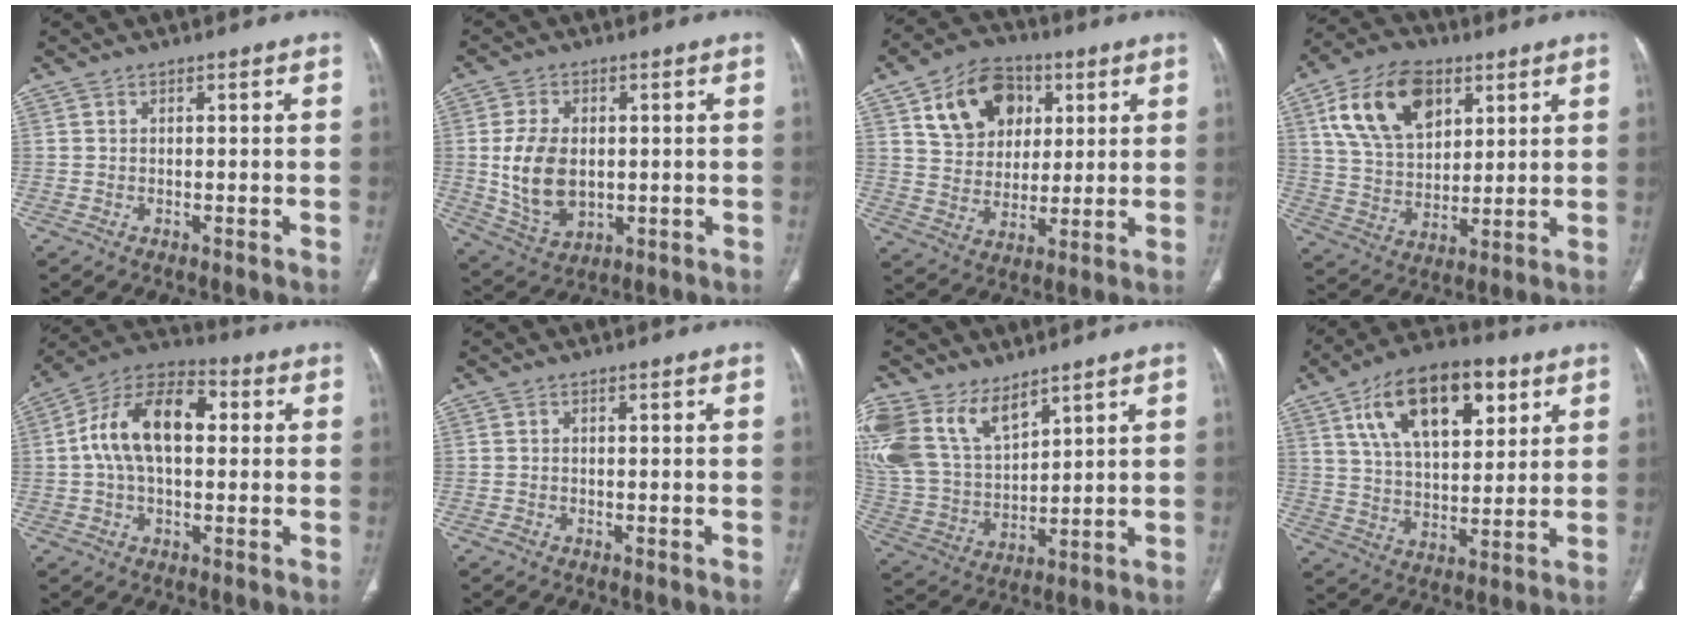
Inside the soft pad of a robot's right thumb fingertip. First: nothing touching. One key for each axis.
{"total": 11.2, "fx": 0.2, "fy": 7.4, "fz": 8.5, "tx": -0.151, "ty": -0.007, "tz": 0.019}
{"total": 15.0, "fx": 5.9, "fy": 11.1, "fz": 8.1, "tx": -0.099, "ty": -0.007, "tz": 0.103}
{"total": 17.0, "fx": 7.4, "fy": 10.5, "fz": 11.1, "tx": -0.171, "ty": -0.016, "tz": 0.139}
{"total": 15.2, "fx": 1.8, "fy": 8.8, "fz": 12.3, "tx": -0.213, "ty": 0.035, "tz": 0.025}
{"total": 0.8, "fx": -0.5, "fy": 0.6, "fz": 0.2, "tx": -0.003, "ty": 0.002, "tz": -0.009}
{"total": 17.2, "fx": 10.5, "fy": 9.7, "fz": 9.6, "tx": -0.196, "ty": -0.027, "tz": 0.224}
{"total": 19.4, "fx": 8.5, "fy": 10.0, "fz": 14.2, "tx": -0.196, "ty": -0.017, "tz": 0.144}